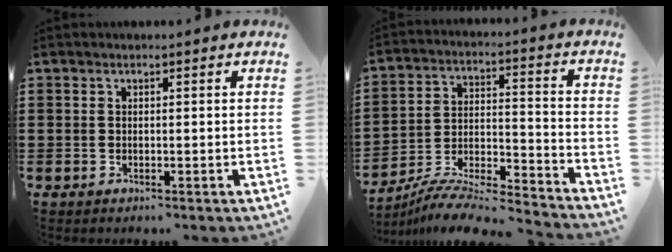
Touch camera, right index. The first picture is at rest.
{"total": 8.2, "force": [-7.7, 0.7, 2.6], "torque": [-0.047, 0.002, -0.154]}